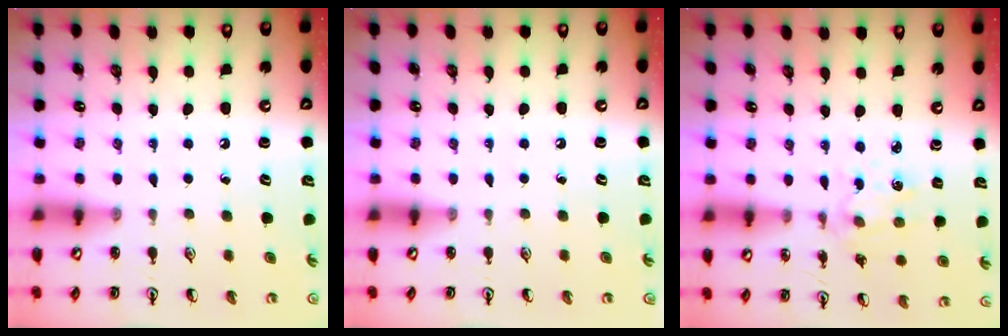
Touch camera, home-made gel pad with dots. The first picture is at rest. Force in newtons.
{"total": 0.0}
{"total": 2.0, "press": 2.0, "slide": 0.3}